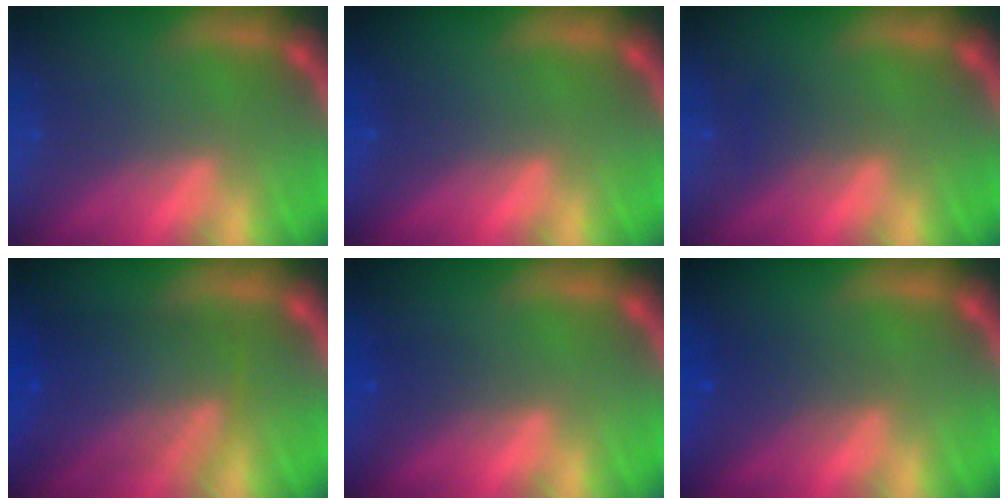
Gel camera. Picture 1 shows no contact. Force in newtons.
{"total": 0.0}
{"total": 1.5}
{"total": 7.1}
{"total": 1.5}
{"total": 2.5}